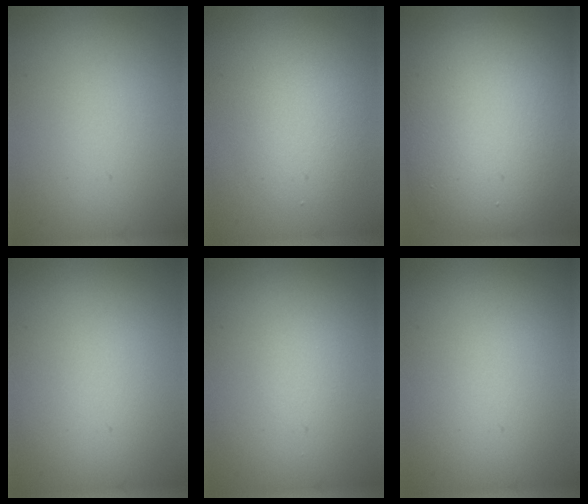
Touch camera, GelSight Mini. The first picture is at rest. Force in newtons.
{"total": 2.9, "press": 2.9, "slide": 0.2}
{"total": 12.5, "press": 12.4, "slide": 0.9}
{"total": 0.0}
{"total": 0.7, "press": 0.7, "slide": 0.1}
{"total": 0.0}